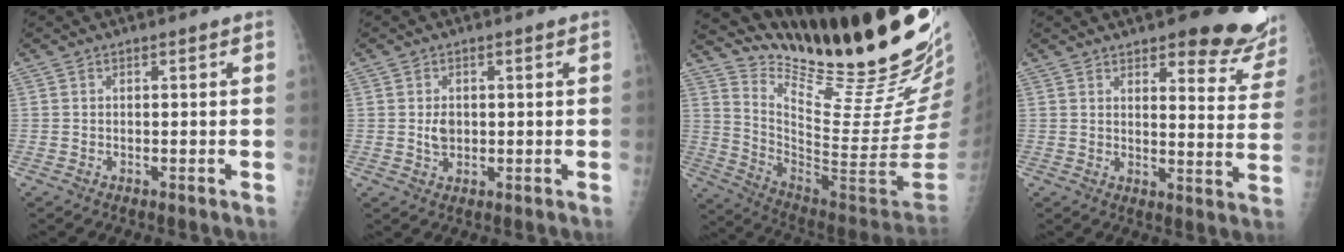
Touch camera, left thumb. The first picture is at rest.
{"total": 2.6, "force": [0.4, 1.8, 1.8], "torque": [-0.024, -0.003, 0.011]}
{"total": 31.1, "force": [23.0, 5.0, 20.3], "torque": [-0.290, -0.143, 0.354]}
{"total": 15.6, "force": [12.3, 4.6, 8.5], "torque": [-0.056, -0.081, 0.136]}